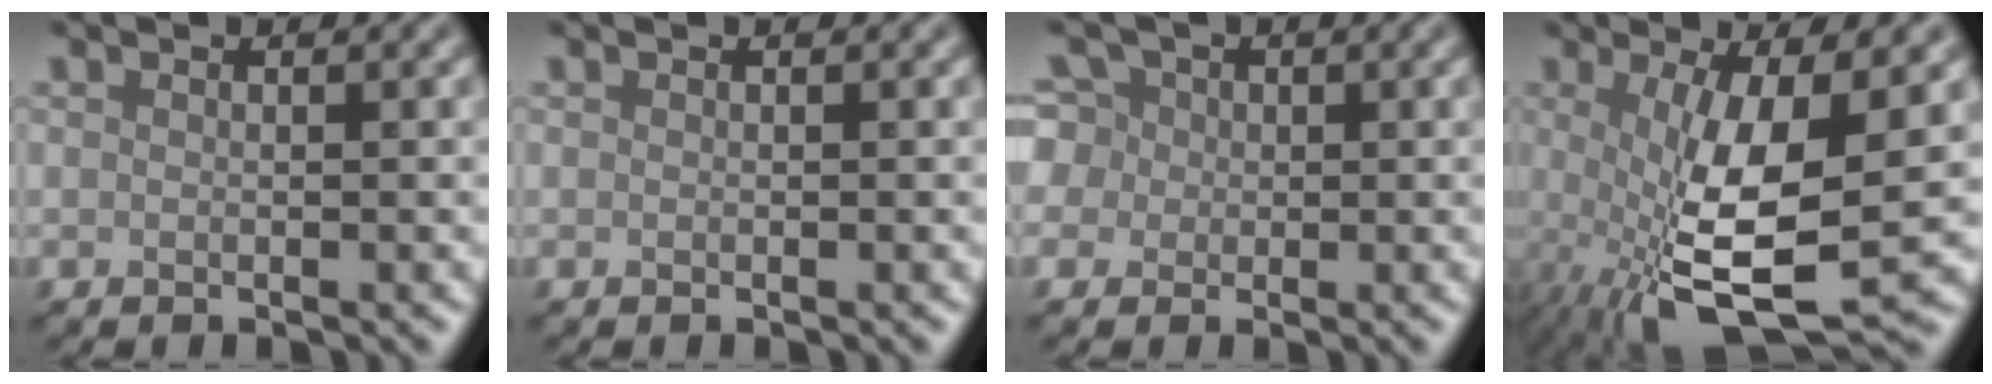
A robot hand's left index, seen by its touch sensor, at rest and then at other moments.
{"total": 0.0}
{"total": 5.6, "force": [1.6, 4.9, 2.2], "torque": [-0.038, 0.038, -0.002]}
{"total": 9.0, "force": [-0.9, 2.7, 8.6], "torque": [-0.165, -0.017, -0.012]}